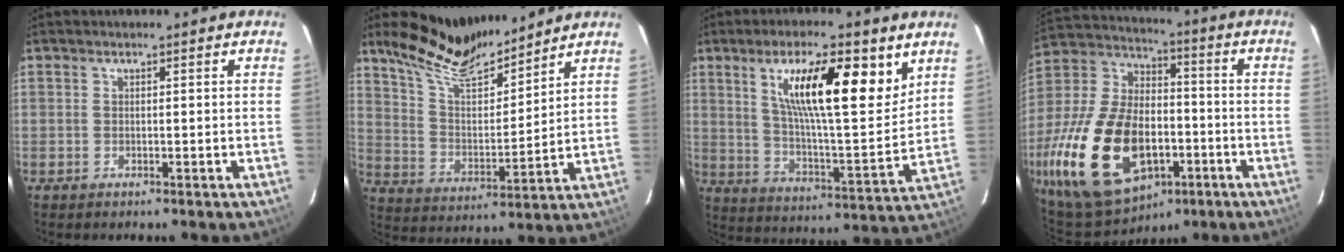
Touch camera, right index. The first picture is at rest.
{"total": 14.4, "force": [12.5, 3.2, 6.4], "torque": [-0.125, 0.003, 0.234]}
{"total": 18.7, "force": [9.2, 4.2, 15.8], "torque": [-0.251, 0.005, 0.153]}
{"total": 27.9, "force": [-9.5, 16.9, 20.0], "torque": [-0.447, -0.007, -0.141]}